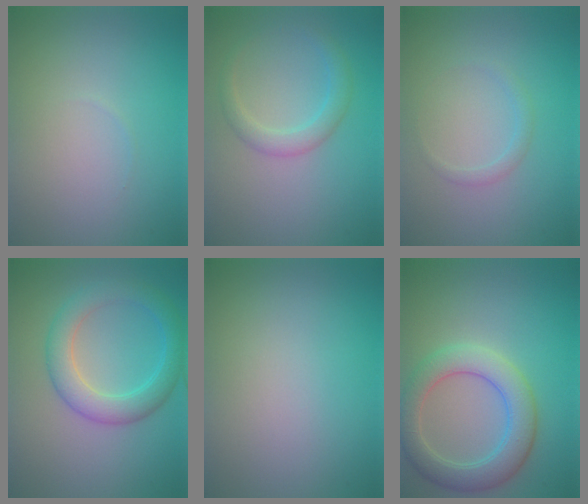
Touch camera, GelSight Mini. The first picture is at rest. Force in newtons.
{"total": 2.3, "press": 2.2, "slide": 0.1}
{"total": 1.0, "press": 1.0, "slide": 0.0}
{"total": 4.6, "press": 4.6, "slide": 0.2}
{"total": 0.0}
{"total": 5.3, "press": 5.3, "slide": 0.5}